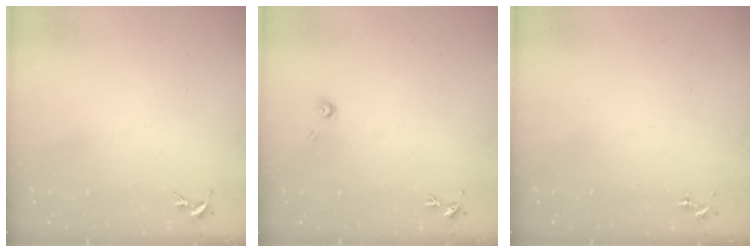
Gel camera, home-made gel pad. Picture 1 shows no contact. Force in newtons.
{"total": 4.1, "press": 4.1, "slide": 0.4}
{"total": 0.0}